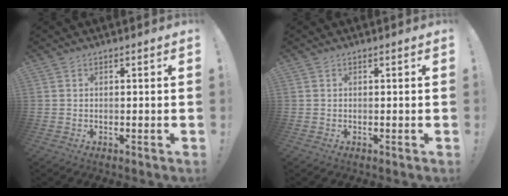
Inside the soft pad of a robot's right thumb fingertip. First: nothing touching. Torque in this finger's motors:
{"motor_torque": [0.00, 0.00, -0.02, -0.01, 0.05]}